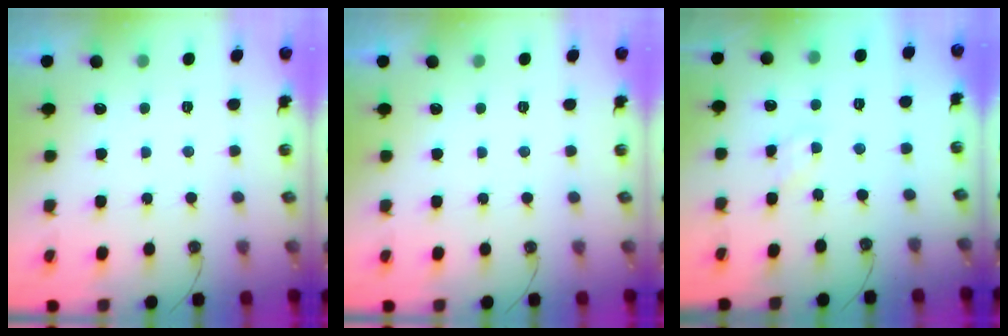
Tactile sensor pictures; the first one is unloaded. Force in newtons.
{"total": 0.0}
{"total": 1.4, "press": 1.4, "slide": 0.2}